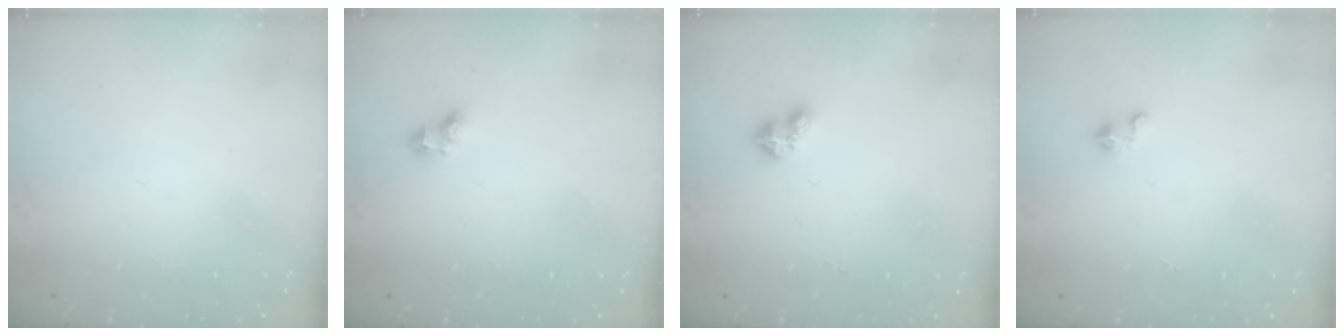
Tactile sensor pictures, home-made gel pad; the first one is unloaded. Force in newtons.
{"total": 3.6, "press": 3.4, "slide": 1.3}
{"total": 2.8, "press": 2.8, "slide": 0.2}
{"total": 0.8, "press": 0.7, "slide": 0.3}